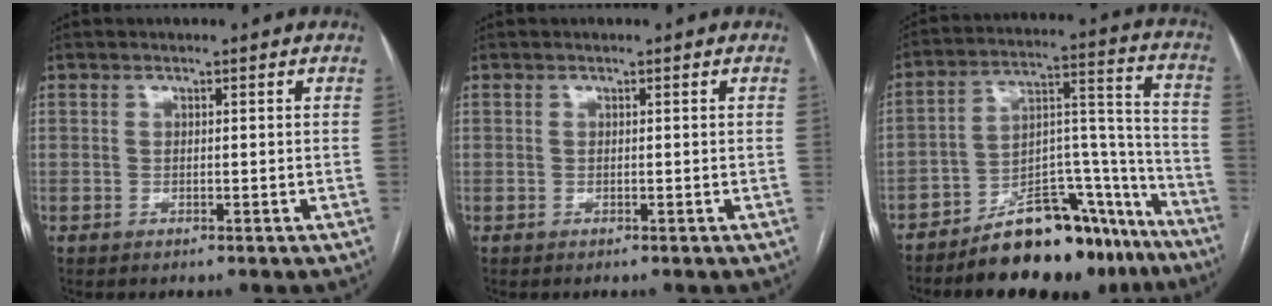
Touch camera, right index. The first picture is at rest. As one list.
[{"total": 0.0}, {"total": 19.2, "force": [-15.4, 6.8, 9.2], "torque": [-0.098, 0.060, -0.234]}]